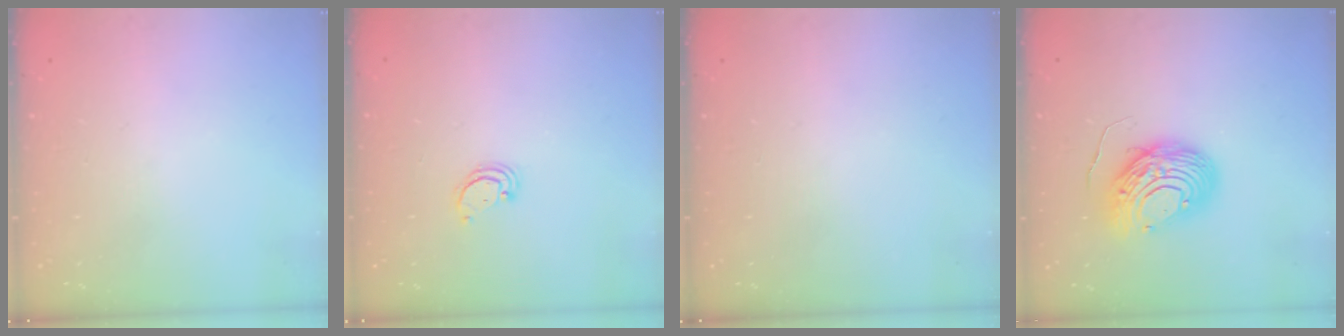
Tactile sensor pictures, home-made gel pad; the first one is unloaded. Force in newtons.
{"total": 2.2, "press": 2.2, "slide": 0.2}
{"total": 0.0}
{"total": 11.5, "press": 11.5, "slide": 1.1}